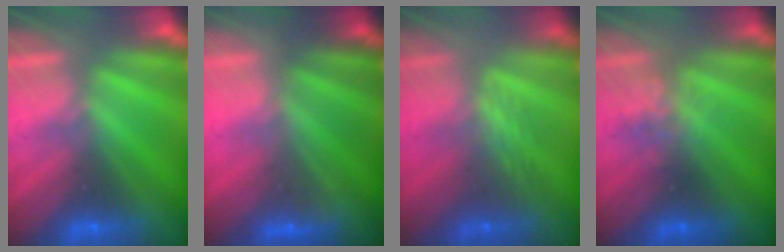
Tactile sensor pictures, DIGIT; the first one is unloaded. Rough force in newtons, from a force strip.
{"total": 1.9}
{"total": 2.4}
{"total": 2.0}